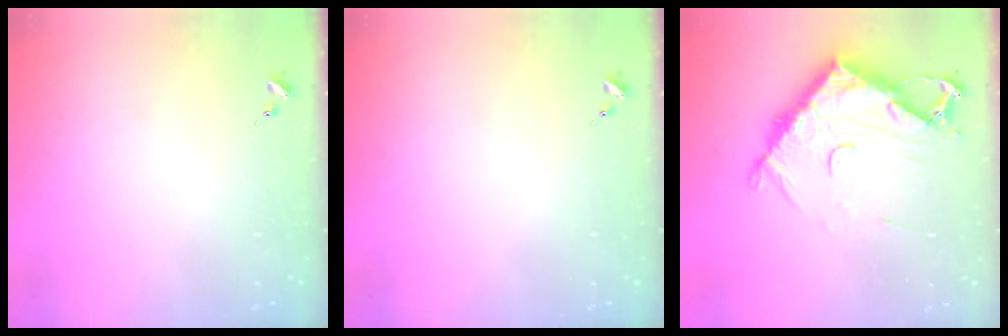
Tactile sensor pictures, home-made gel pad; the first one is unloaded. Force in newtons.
{"total": 0.0}
{"total": 13.0, "press": 12.9, "slide": 1.5}